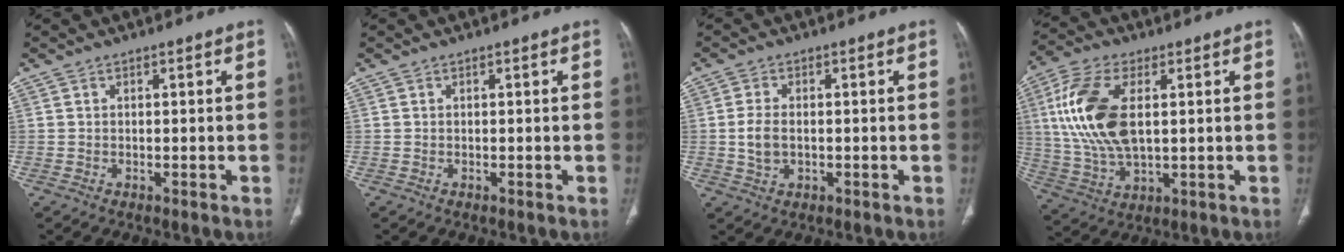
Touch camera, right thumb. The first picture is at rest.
{"total": 0.0}
{"total": 4.4, "force": [-0.3, 2.8, 3.4], "torque": [-0.072, 0.003, -0.005]}
{"total": 16.1, "force": [2.9, 8.3, 13.5], "torque": [-0.289, -0.003, 0.061]}